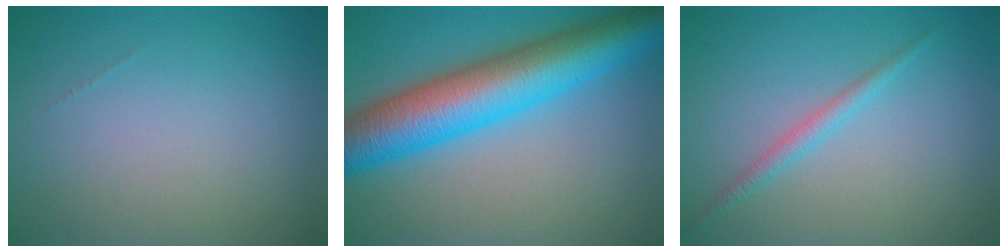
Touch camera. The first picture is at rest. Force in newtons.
{"total": 11.0, "press": 11.0, "slide": 0.0}
{"total": 1.5, "press": 1.5, "slide": 0.1}